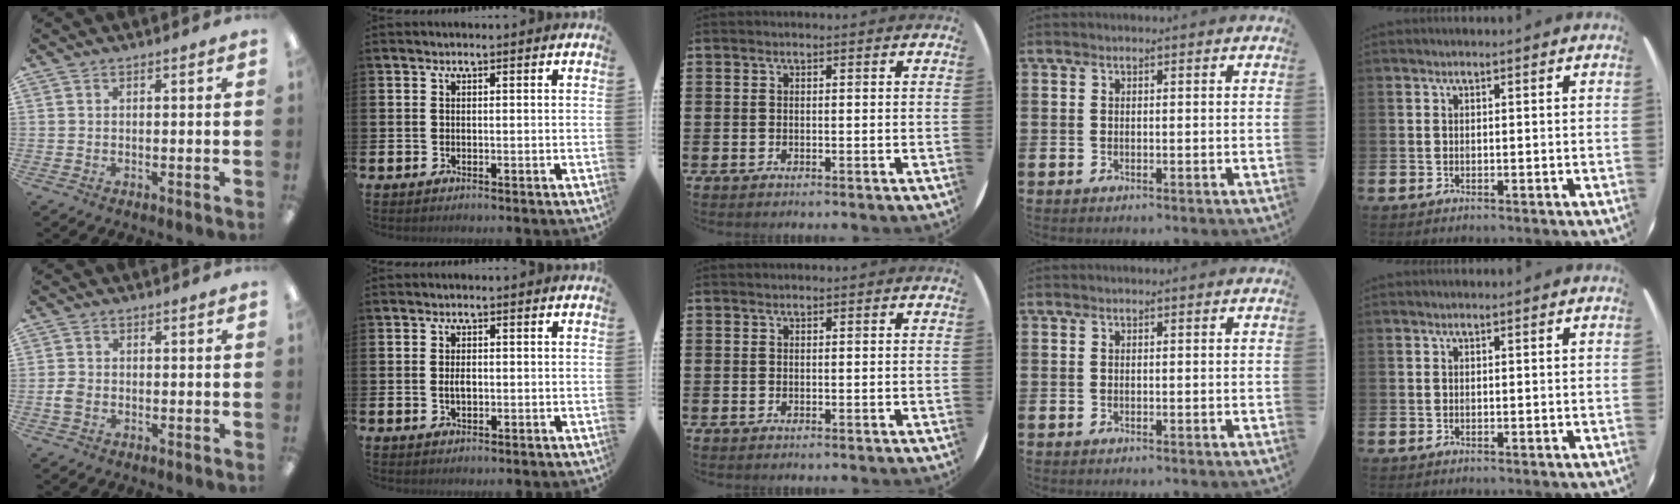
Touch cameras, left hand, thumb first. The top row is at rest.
{"thumb": {"total": 2.5, "force": [-0.6, 1.8, 1.6], "torque": [-0.027, 0.006, -0.011]}, "index": {"total": 1.6, "force": [-0.1, 0.8, 1.3], "torque": [-0.023, 0.003, -0.003]}}